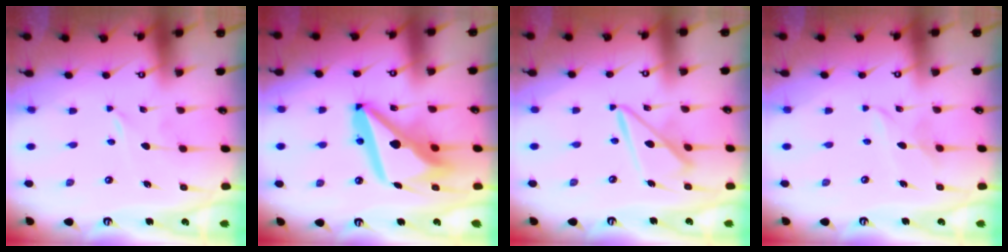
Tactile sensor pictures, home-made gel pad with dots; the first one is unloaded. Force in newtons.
{"total": 17.1, "press": 17.0, "slide": 1.9}
{"total": 12.2, "press": 12.1, "slide": 1.1}
{"total": 3.5, "press": 3.5, "slide": 0.3}